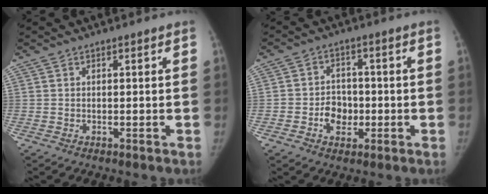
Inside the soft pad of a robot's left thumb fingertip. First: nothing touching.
{"total": 6.1, "force": [-1.6, 4.9, 3.2], "torque": [-0.023, 0.016, -0.028]}